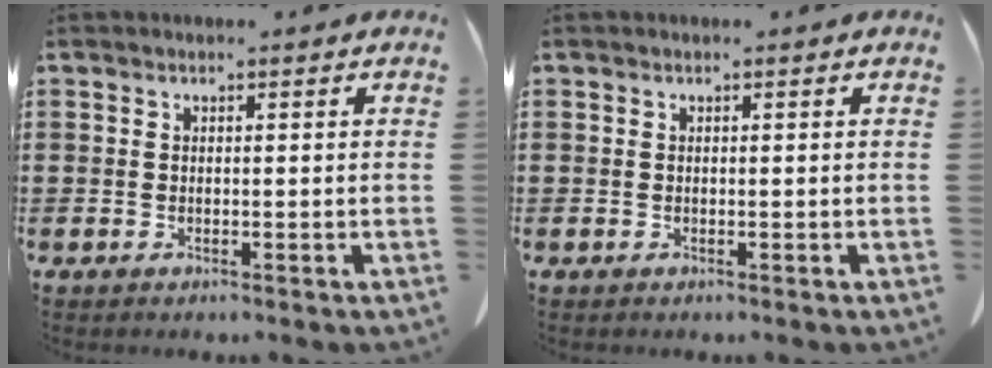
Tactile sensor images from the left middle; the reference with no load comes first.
{"total": 0.0}